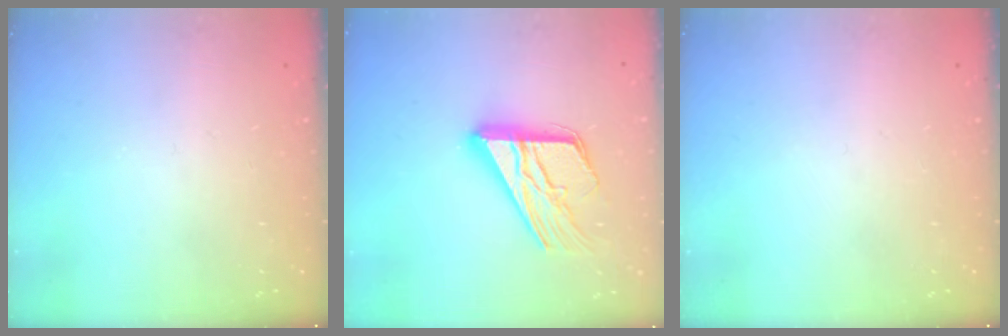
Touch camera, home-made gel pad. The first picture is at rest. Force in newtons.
{"total": 19.1, "press": 19.0, "slide": 1.8}
{"total": 0.0}